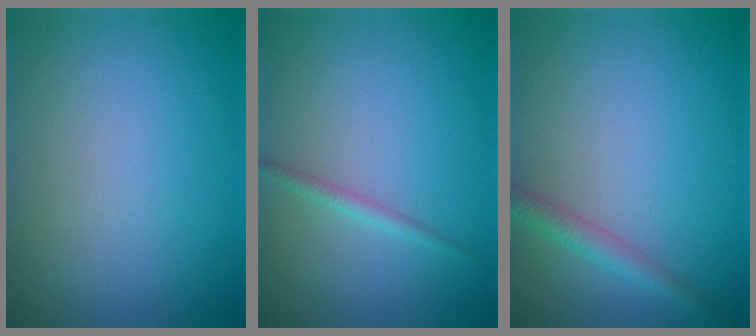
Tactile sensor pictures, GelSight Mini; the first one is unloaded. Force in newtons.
{"total": 1.1, "press": 1.1, "slide": 0.0}
{"total": 2.1, "press": 2.1, "slide": 0.1}